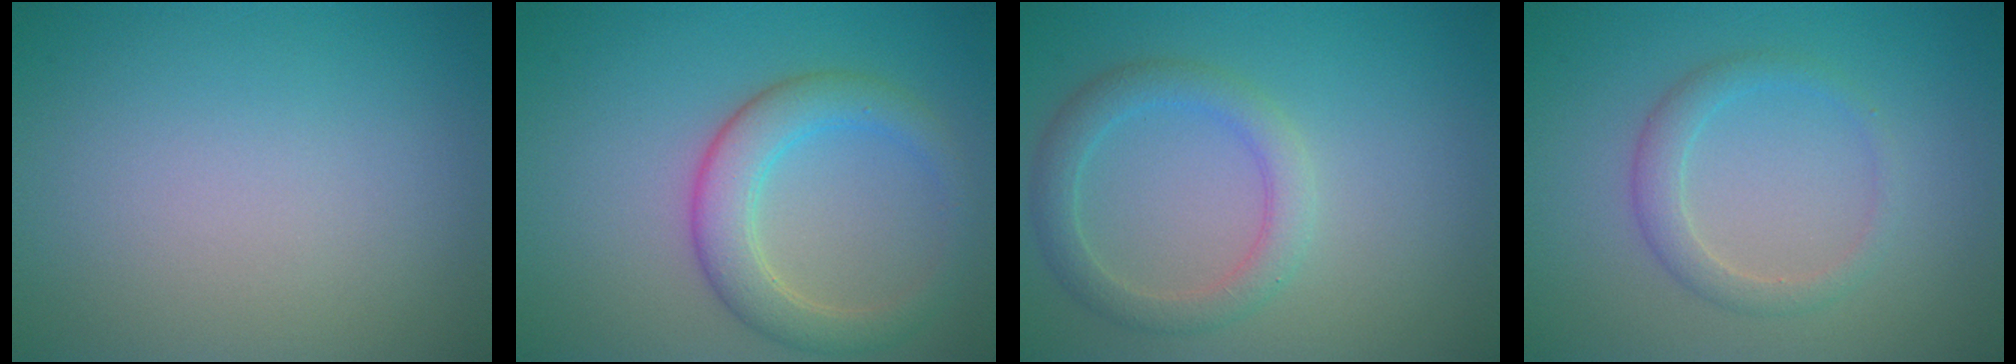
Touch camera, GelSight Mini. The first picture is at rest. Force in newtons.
{"total": 4.3, "press": 4.3, "slide": 0.2}
{"total": 3.0, "press": 3.0, "slide": 0.1}
{"total": 2.2, "press": 2.2, "slide": 0.1}